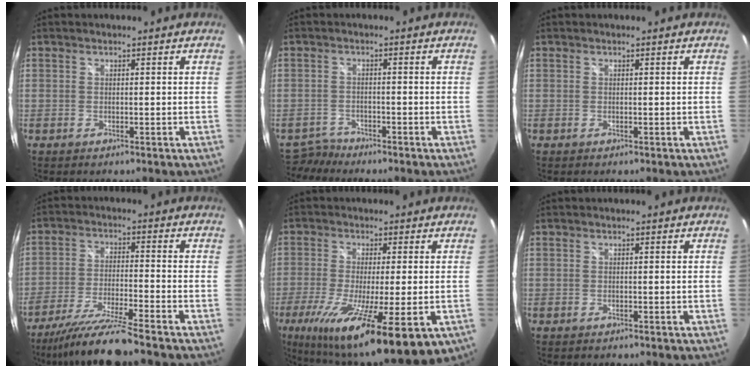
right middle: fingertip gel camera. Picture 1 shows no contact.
{"total": 2.6, "force": [-2.5, 0.6, -0.6], "torque": [0.007, 0.002, -0.050]}
{"total": 0.0}
{"total": 11.1, "force": [-9.7, -1.6, 5.1], "torque": [-0.113, -0.015, -0.174]}
{"total": 19.6, "force": [-9.2, 3.7, 16.9], "torque": [-0.315, -0.074, -0.141]}
{"total": 0.0}